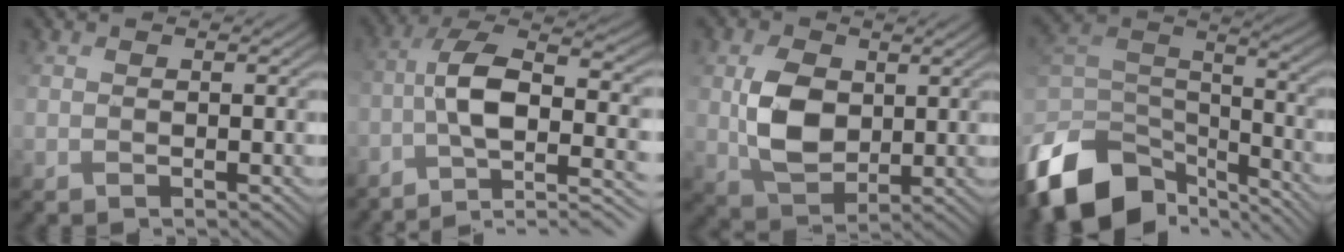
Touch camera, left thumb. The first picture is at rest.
{"total": 13.0, "force": [-4.6, 5.2, 11.0], "torque": [-0.199, 0.007, -0.075]}
{"total": 7.2, "force": [1.0, 4.9, 5.1], "torque": [-0.112, -0.003, 0.024]}
{"total": 16.1, "force": [-10.7, 8.4, 8.6], "torque": [-0.247, -0.018, -0.187]}